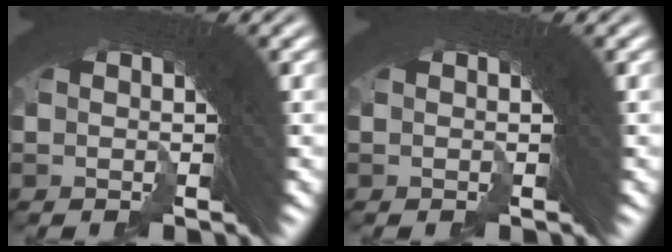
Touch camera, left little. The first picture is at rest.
{"total": 0.0}